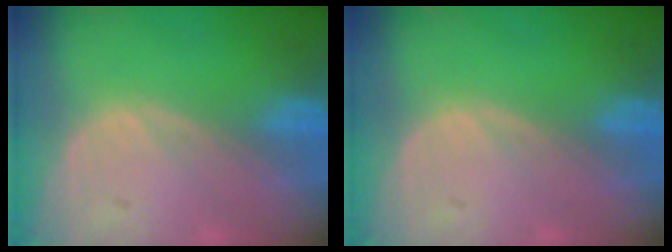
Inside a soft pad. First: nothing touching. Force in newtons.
{"total": 0.0}